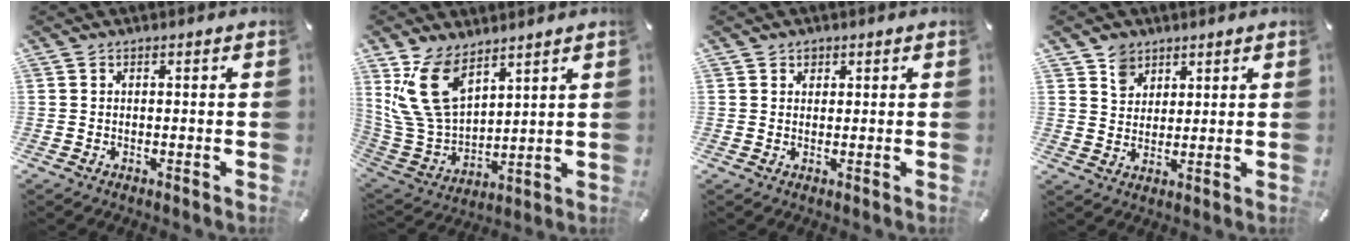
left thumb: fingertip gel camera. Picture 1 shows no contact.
{"total": 14.9, "force": [8.5, 8.9, 8.4], "torque": [-0.215, -0.035, 0.161]}
{"total": 1.4, "force": [0.8, 1.1, 0.1], "torque": [0.013, -0.004, 0.010]}
{"total": 5.3, "force": [3.1, 4.2, 0.8], "torque": [-0.008, -0.007, 0.056]}